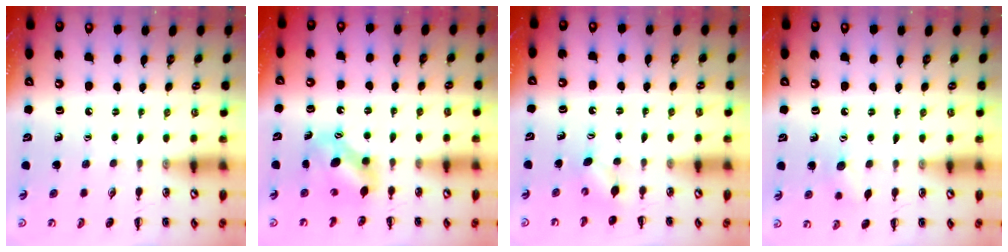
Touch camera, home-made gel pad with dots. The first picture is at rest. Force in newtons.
{"total": 7.1, "press": 7.1, "slide": 0.4}
{"total": 3.3, "press": 3.2, "slide": 0.7}
{"total": 6.2, "press": 6.0, "slide": 1.4}